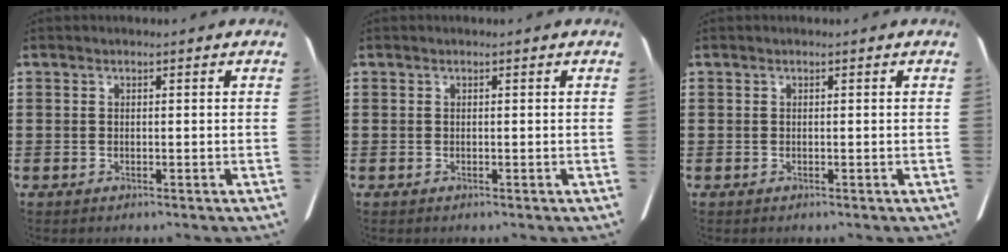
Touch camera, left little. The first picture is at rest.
{"total": 0.0}
{"total": 0.0}